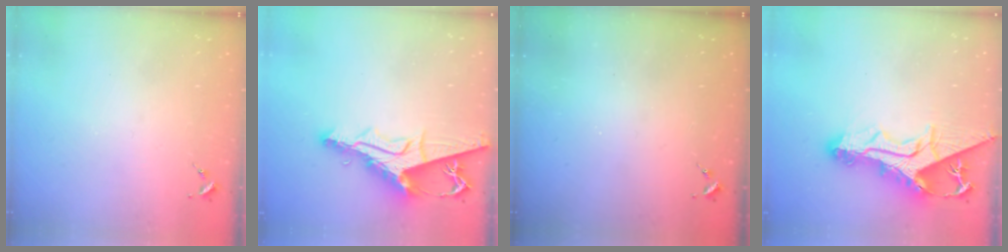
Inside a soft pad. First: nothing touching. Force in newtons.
{"total": 12.0, "press": 12.0, "slide": 1.2}
{"total": 0.0}
{"total": 19.0, "press": 18.9, "slide": 1.7}